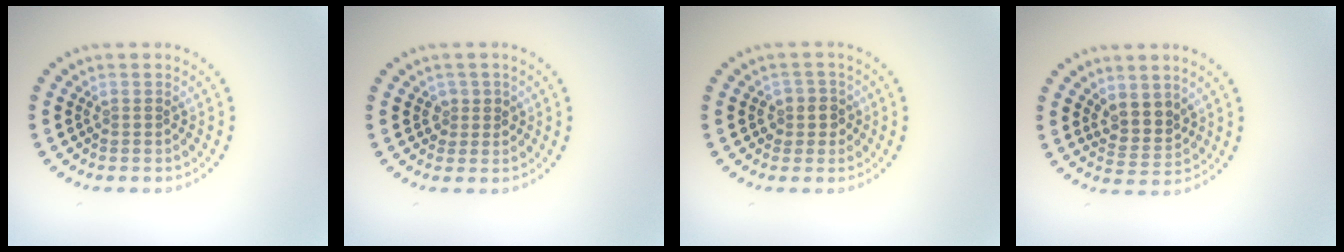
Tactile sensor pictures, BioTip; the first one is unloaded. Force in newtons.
{"total": 1.4, "press": 1.2, "slide": 0.6}
{"total": 1.8, "press": 1.7, "slide": 0.8}
{"total": 2.6, "press": 2.1, "slide": 1.4}